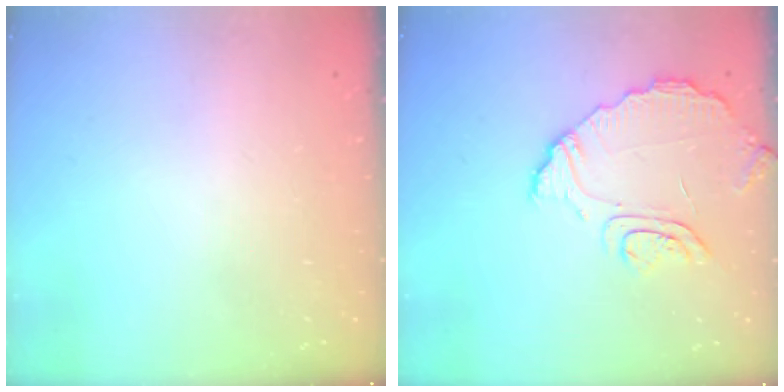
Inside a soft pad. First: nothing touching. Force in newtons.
{"total": 9.0, "press": 9.0, "slide": 1.1}